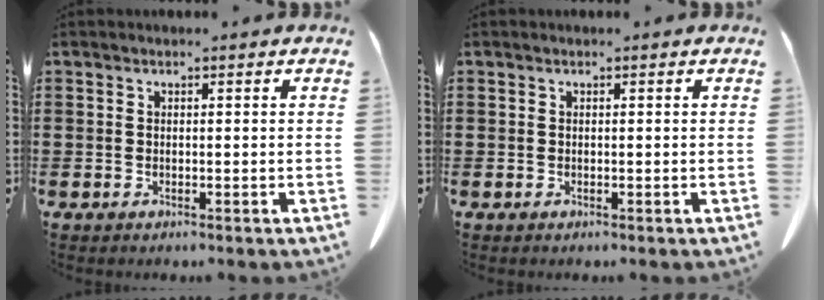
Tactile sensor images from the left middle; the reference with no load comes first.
{"total": 0.0}